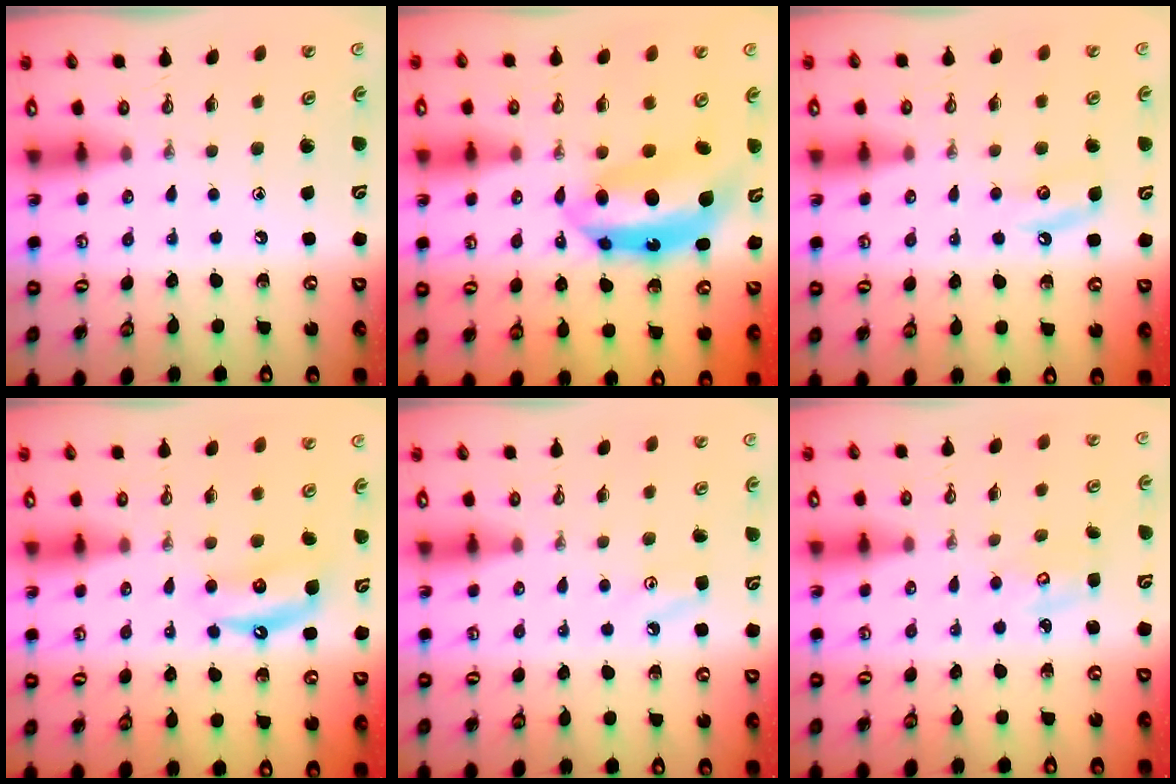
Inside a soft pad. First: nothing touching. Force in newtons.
{"total": 9.9, "press": 9.8, "slide": 1.3}
{"total": 4.3, "press": 4.3, "slide": 0.3}
{"total": 5.8, "press": 5.8, "slide": 0.7}
{"total": 3.9, "press": 3.9, "slide": 0.5}
{"total": 3.2, "press": 3.2, "slide": 0.3}